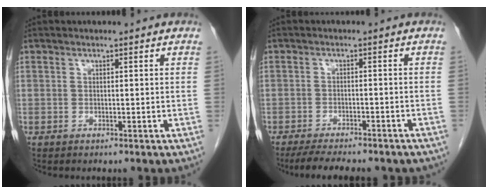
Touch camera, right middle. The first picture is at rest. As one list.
[{"total": 11.3, "force": [-9.6, 2.8, 5.4], "torque": [-0.073, -0.005, -0.125]}]